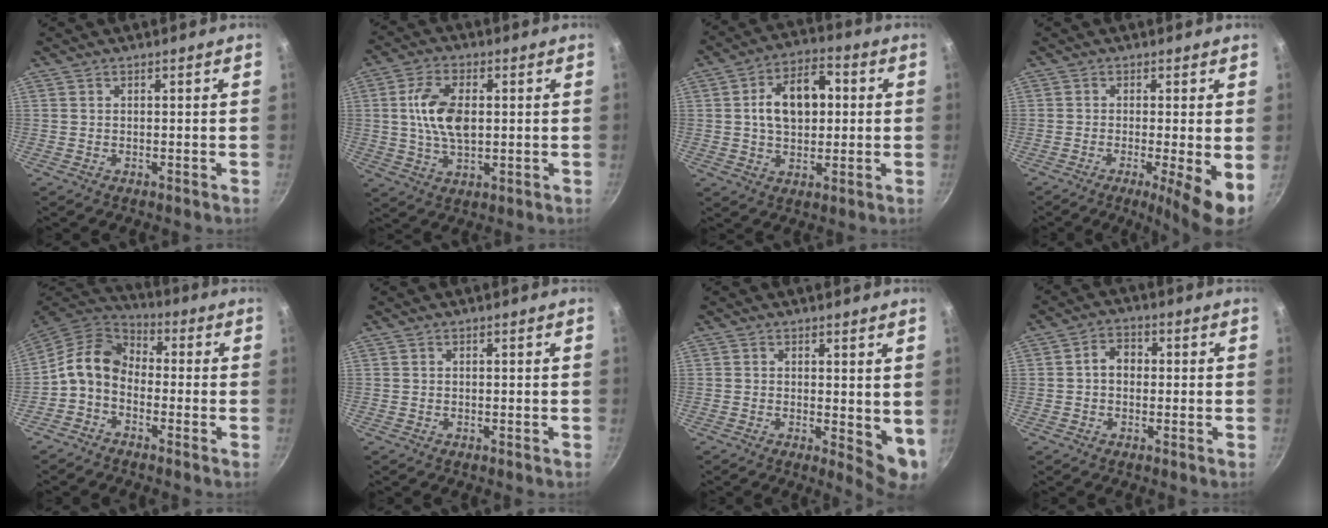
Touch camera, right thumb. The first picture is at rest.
{"total": 10.3, "force": [1.2, 5.7, 8.5], "torque": [-0.152, 0.004, 0.019]}
{"total": 12.6, "force": [1.5, 8.2, 9.4], "torque": [-0.123, 0.019, 0.016]}
{"total": 7.6, "force": [-1.6, 0.9, 7.4], "torque": [-0.111, -0.009, -0.026]}
{"total": 9.6, "force": [-1.8, 7.1, 6.2], "torque": [-0.107, 0.044, -0.059]}
{"total": 0.0}
{"total": 6.2, "force": [0.8, 2.6, 5.6], "torque": [-0.066, -0.020, 0.010]}
{"total": 4.1, "force": [0.0, 3.2, 2.5], "torque": [-0.021, 0.013, -0.006]}